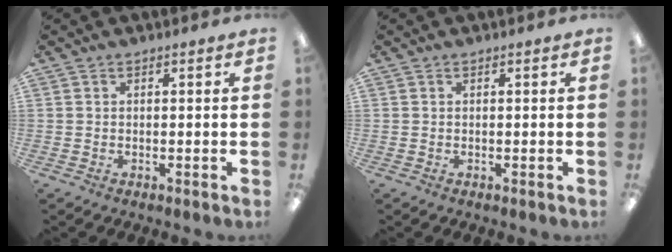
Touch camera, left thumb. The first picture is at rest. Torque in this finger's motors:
{"motor_torque": [-0.08, 0.04, -0.01, 0.01, 0.00]}